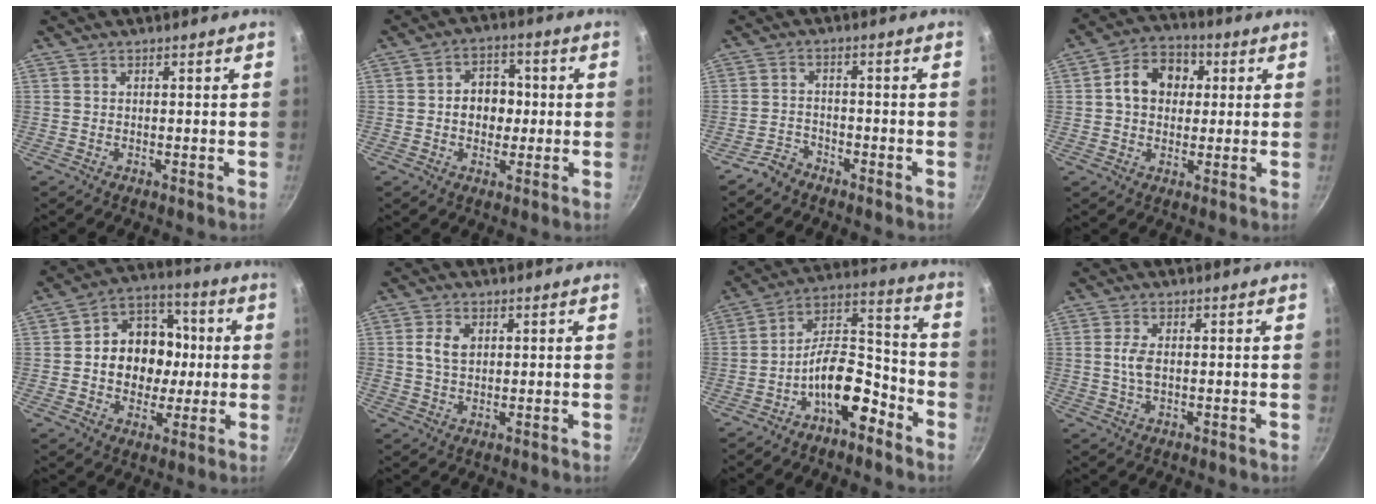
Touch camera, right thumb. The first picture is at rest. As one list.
[{"total": 7.6, "force": [0.0, 6.0, 4.6], "torque": [-0.031, 0.013, -0.007]}, {"total": 3.4, "force": [-2.9, 1.6, 0.6], "torque": [-0.005, 0.034, -0.054]}, {"total": 10.1, "force": [1.7, 8.0, 5.9], "torque": [-0.063, 0.018, 0.012]}, {"total": 14.8, "force": [0.2, 12.1, 8.5], "torque": [-0.092, 0.022, -0.006]}, {"total": 4.4, "force": [1.1, 3.0, 3.0], "torque": [-0.047, 0.001, 0.018]}, {"total": 12.7, "force": [-7.0, 5.9, 8.8], "torque": [-0.118, 0.084, -0.125]}, {"total": 3.2, "force": [0.1, 1.6, 2.8], "torque": [-0.059, 0.001, 0.000]}]